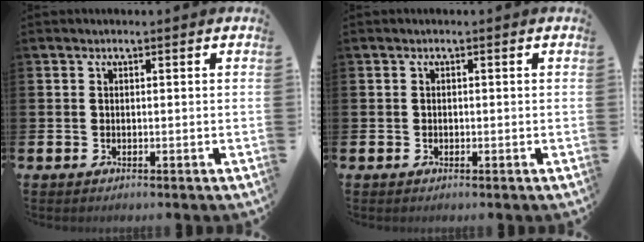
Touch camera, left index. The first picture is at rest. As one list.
[{"total": 0.5, "force": [-0.2, 0.5, 0.1], "torque": [-0.009, 0.007, -0.005]}]